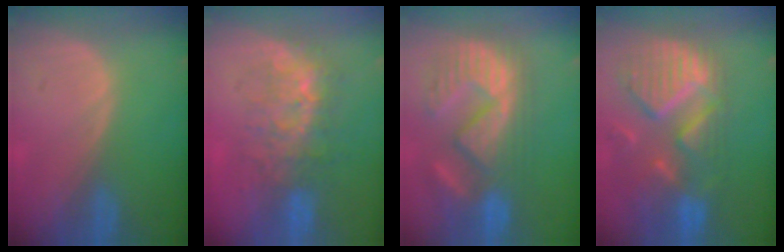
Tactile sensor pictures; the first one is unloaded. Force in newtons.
{"total": 8.0, "press": 7.6, "slide": 2.4}
{"total": 11.6, "press": 11.1, "slide": 3.4}
{"total": 12.9, "press": 10.9, "slide": 6.9}